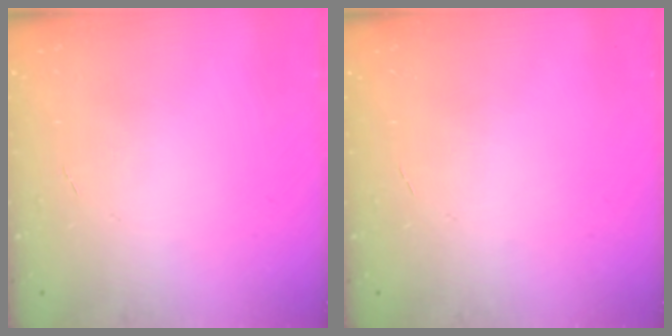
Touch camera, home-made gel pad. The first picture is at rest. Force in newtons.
{"total": 0.0}